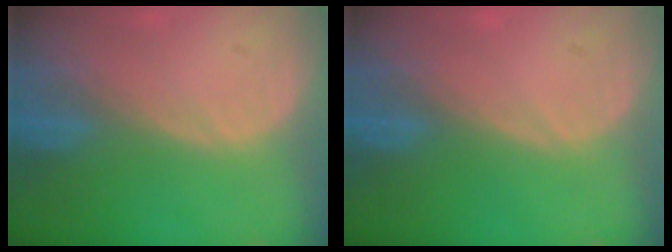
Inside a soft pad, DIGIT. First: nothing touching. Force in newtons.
{"total": 0.0}